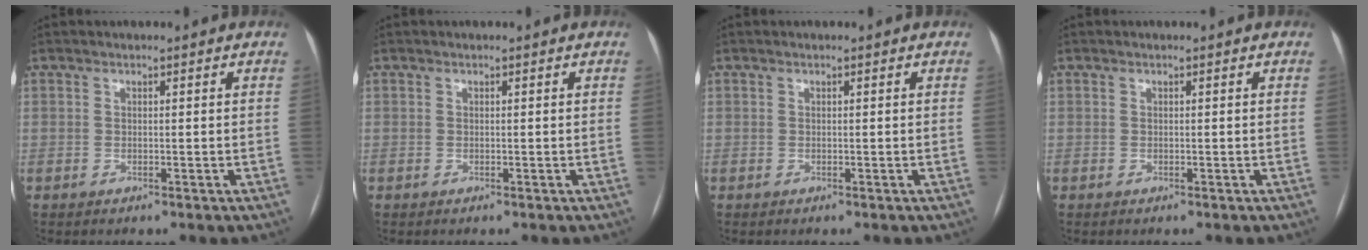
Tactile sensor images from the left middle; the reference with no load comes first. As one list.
[{"total": 0.0}, {"total": 0.0}, {"total": 0.0}]